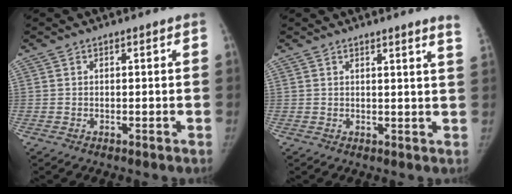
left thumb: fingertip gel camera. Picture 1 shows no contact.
{"total": 4.2, "force": [3.5, -0.8, 2.3], "torque": [-0.024, -0.021, 0.029]}